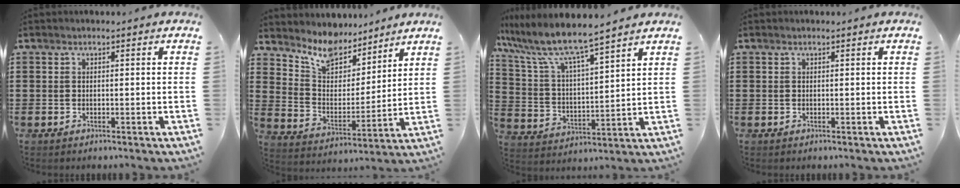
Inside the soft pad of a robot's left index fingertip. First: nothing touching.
{"total": 8.4, "force": [7.6, 3.3, 1.7], "torque": [-0.070, -0.049, 0.138]}
{"total": 7.3, "force": [6.3, 0.5, 3.5], "torque": [-0.097, -0.039, 0.104]}
{"total": 0.0}